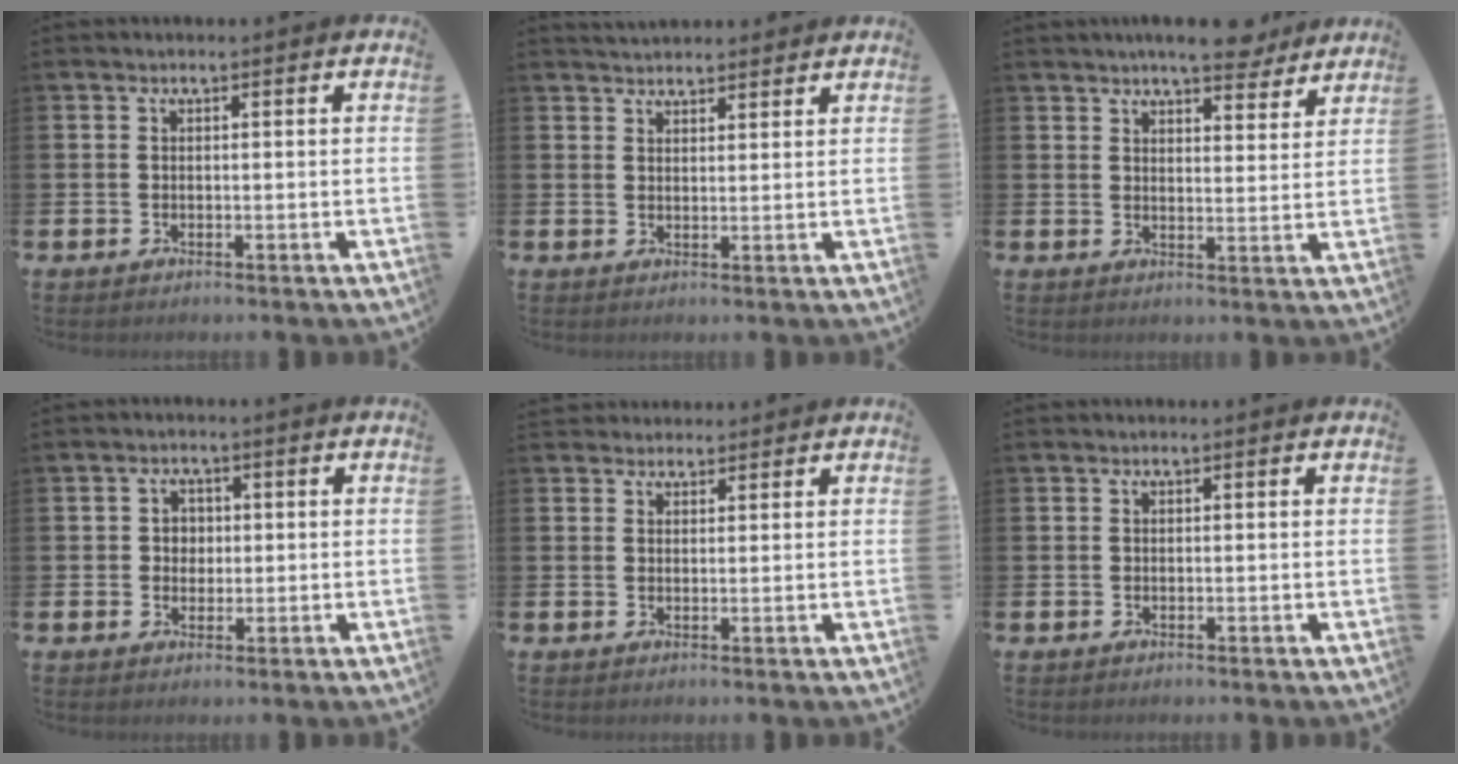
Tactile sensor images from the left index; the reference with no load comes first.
{"total": 3.1, "force": [3.0, 0.5, 0.0], "torque": [-0.007, -0.012, 0.056]}
{"total": 6.6, "force": [6.1, 1.1, 2.2], "torque": [-0.040, -0.026, 0.109]}
{"total": 2.3, "force": [0.4, 2.2, 0.7], "torque": [-0.005, 0.004, -0.001]}
{"total": 2.2, "force": [2.1, 0.7, -0.2], "torque": [0.008, -0.009, 0.037]}
{"total": 0.0}